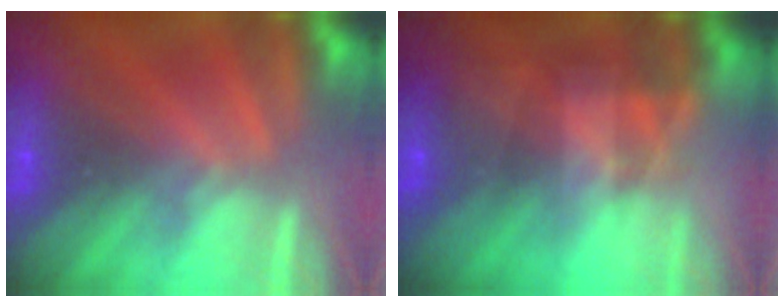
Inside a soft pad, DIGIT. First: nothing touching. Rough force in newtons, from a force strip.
{"total": 4.9}